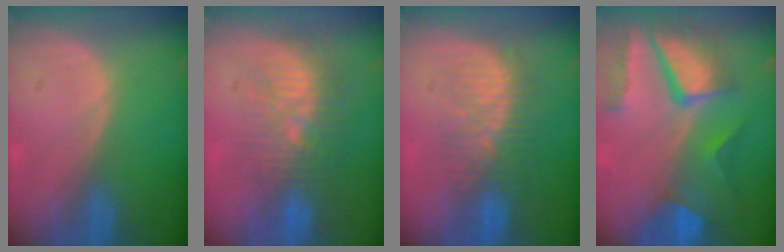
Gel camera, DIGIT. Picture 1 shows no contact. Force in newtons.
{"total": 9.1, "press": 8.7, "slide": 2.6}
{"total": 8.1, "press": 7.4, "slide": 3.3}
{"total": 11.0, "press": 9.0, "slide": 6.3}